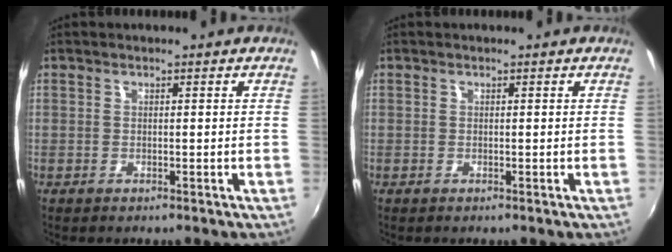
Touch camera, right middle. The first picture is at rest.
{"total": 0.0}